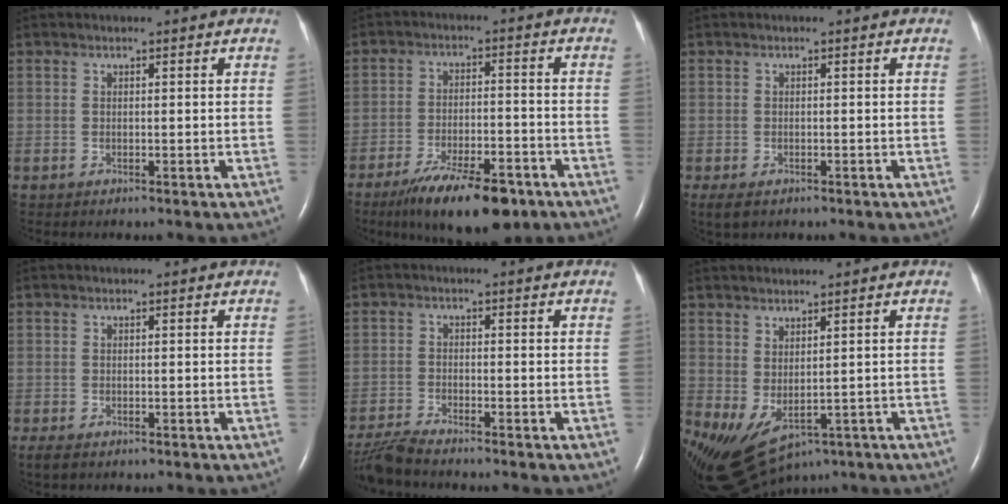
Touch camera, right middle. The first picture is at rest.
{"total": 12.9, "force": [-8.9, 3.7, 8.6], "torque": [-0.140, -0.017, -0.144]}
{"total": 3.3, "force": [-2.1, 1.8, 1.8], "torque": [-0.034, -0.008, -0.029]}
{"total": 2.4, "force": [-1.7, 1.1, 1.4], "torque": [-0.028, -0.006, -0.022]}
{"total": 5.8, "force": [-5.4, -0.1, 2.1], "torque": [-0.044, -0.022, -0.101]}
{"total": 8.0, "force": [-3.0, 3.8, 6.4], "torque": [-0.117, -0.008, -0.030]}